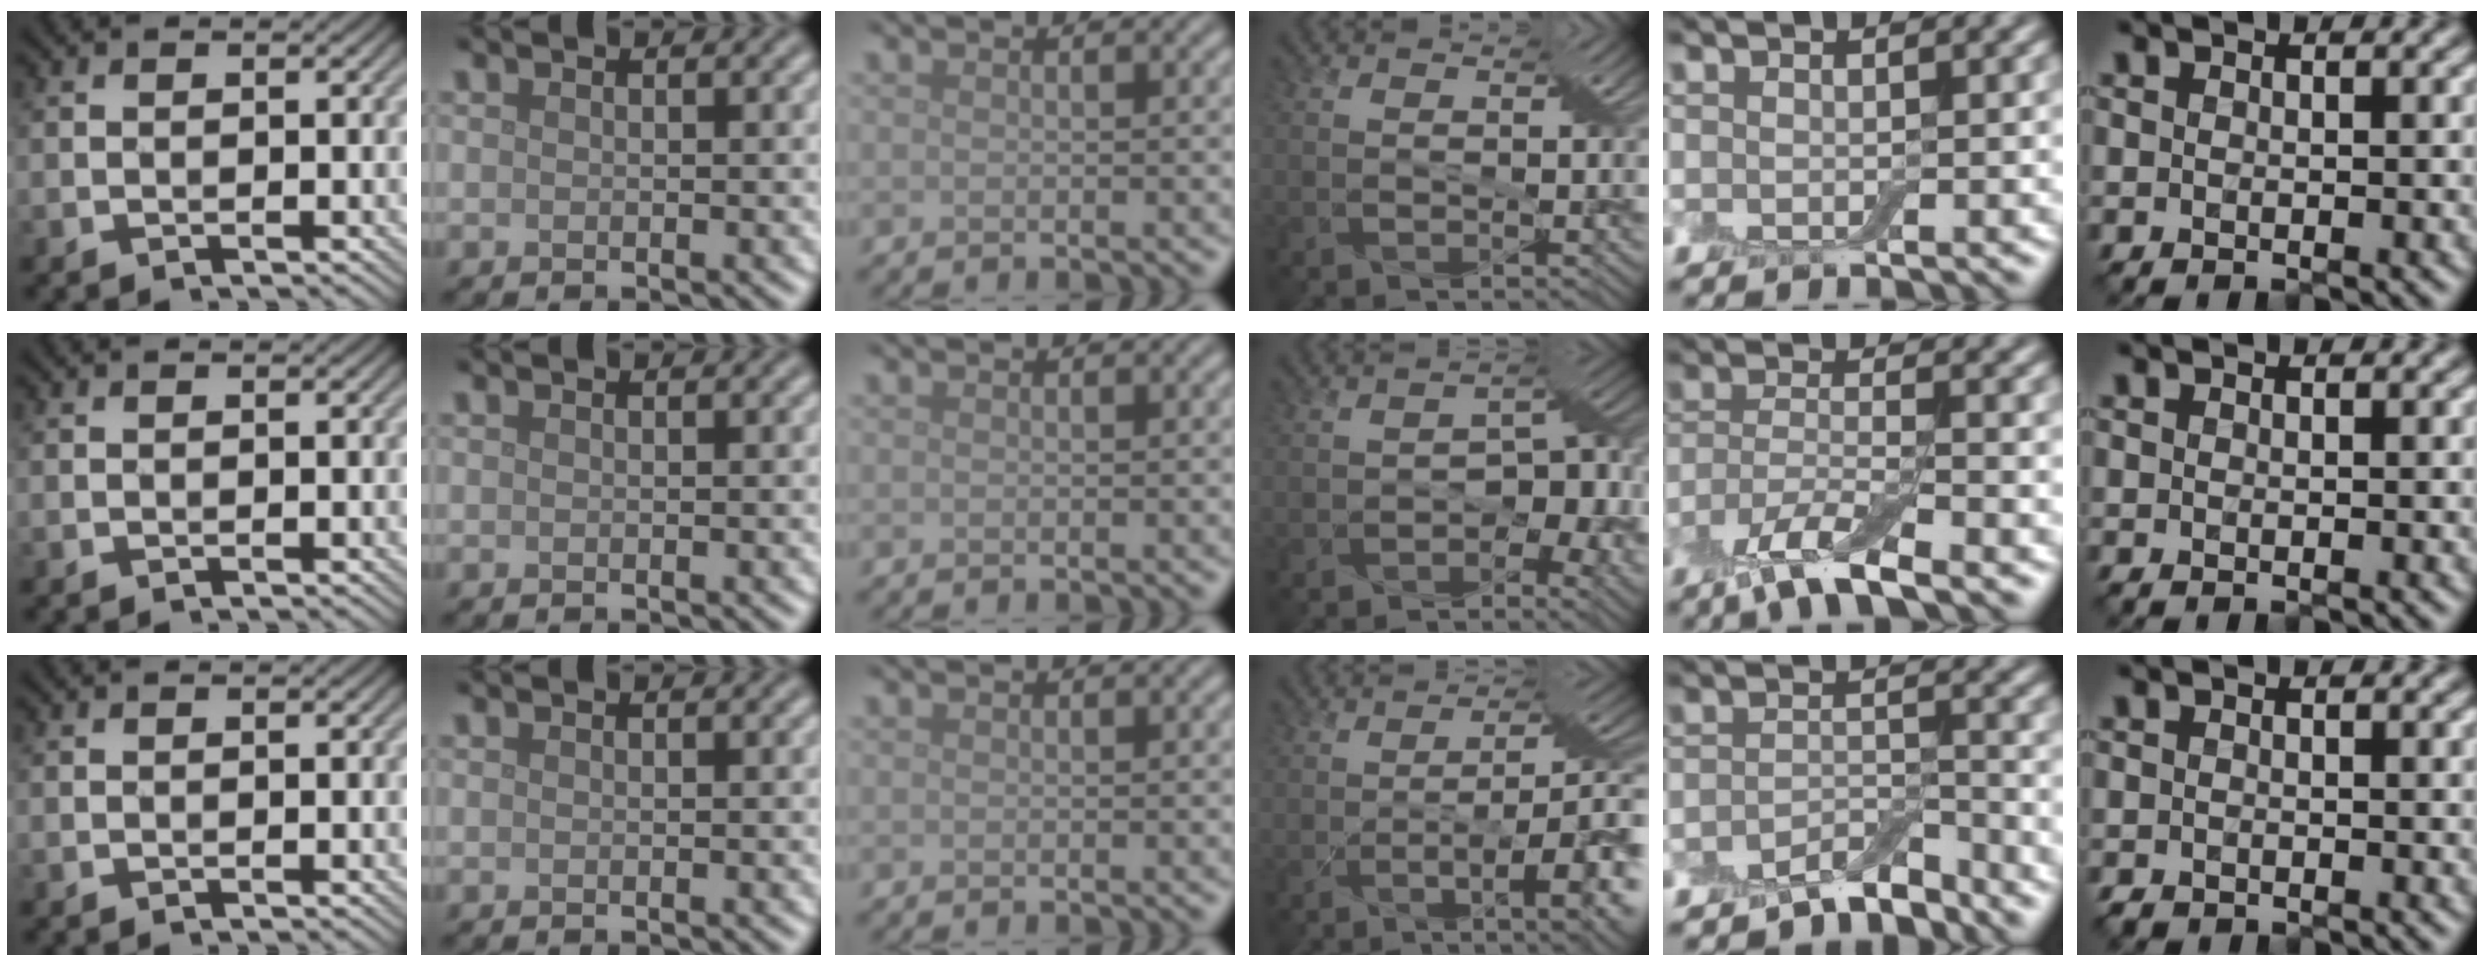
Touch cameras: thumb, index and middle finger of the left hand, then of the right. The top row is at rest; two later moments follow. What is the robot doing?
{"motion": "pour", "object": "bowl"}